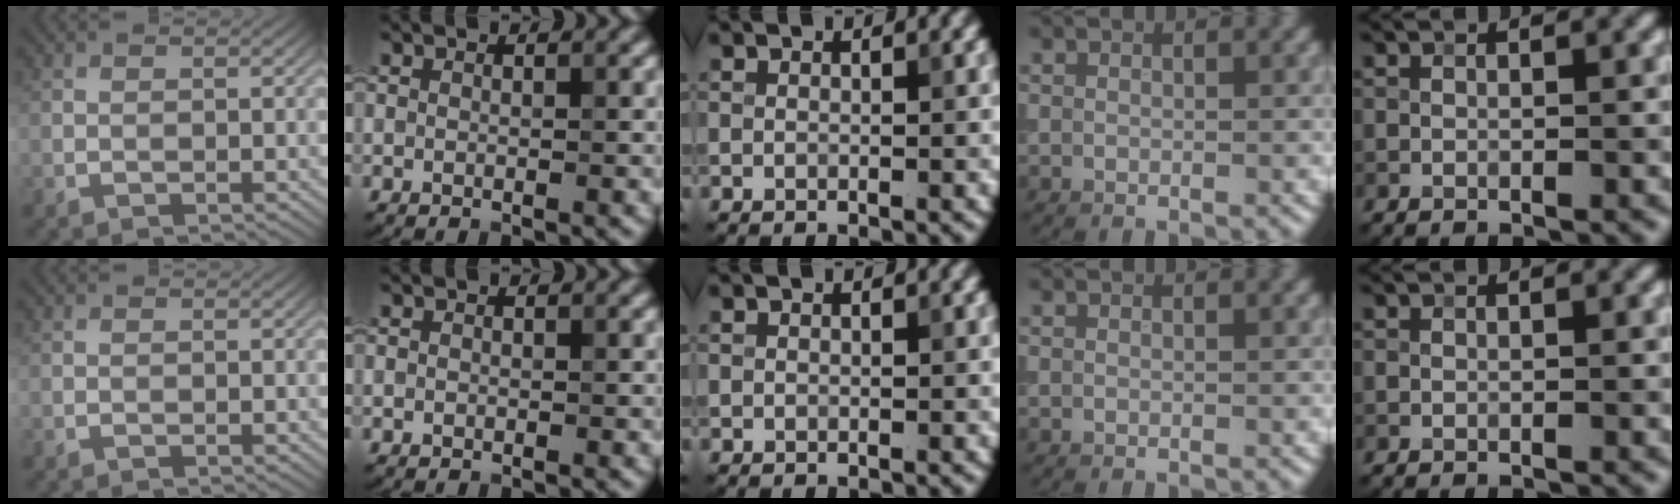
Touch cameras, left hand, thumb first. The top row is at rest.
{"index": {"total": 0.5, "force": [-0.1, 0.5, 0.2], "torque": [0.010, 0.003, -0.008]}}